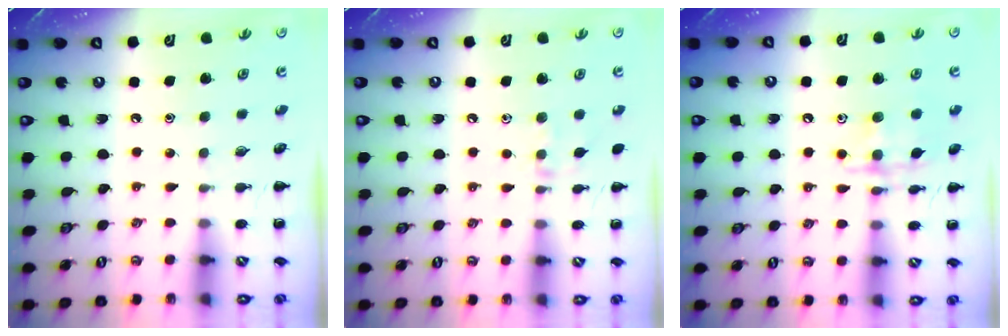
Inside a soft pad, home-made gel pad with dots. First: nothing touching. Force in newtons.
{"total": 7.2, "press": 6.9, "slide": 1.8}
{"total": 10.8, "press": 10.7, "slide": 0.7}